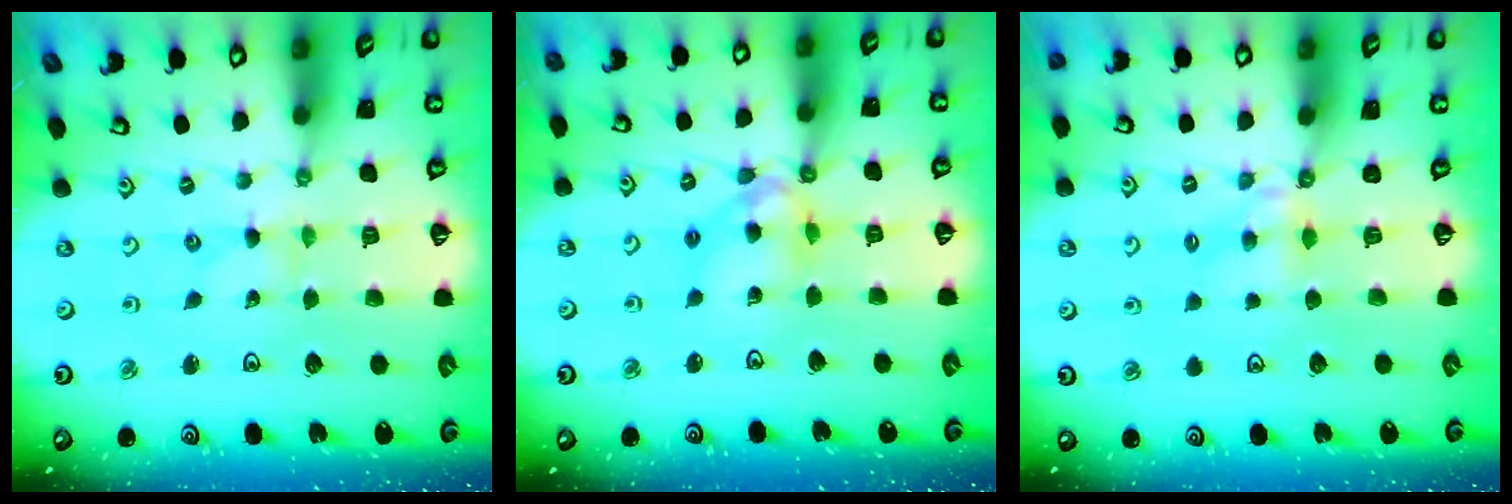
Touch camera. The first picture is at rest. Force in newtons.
{"total": 11.7, "press": 11.6, "slide": 1.2}
{"total": 4.6, "press": 4.5, "slide": 0.7}